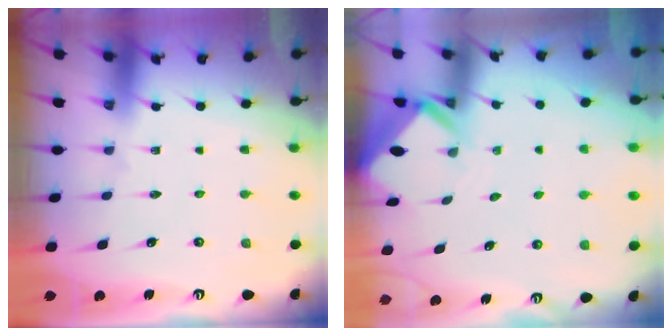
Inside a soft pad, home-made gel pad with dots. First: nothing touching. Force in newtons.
{"total": 2.9, "press": 2.9, "slide": 0.2}